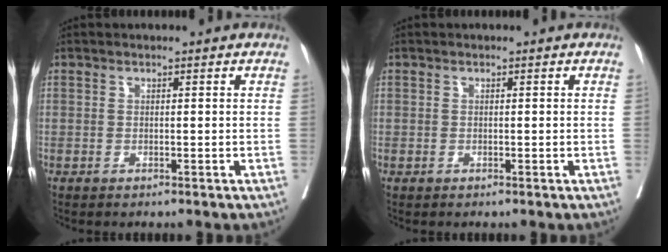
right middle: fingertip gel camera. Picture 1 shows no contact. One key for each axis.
{"total": 0.0}